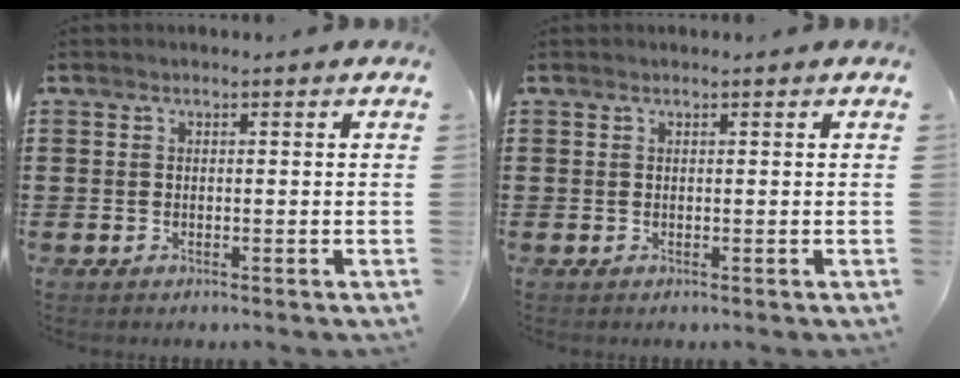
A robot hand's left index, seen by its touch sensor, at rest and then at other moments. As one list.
[{"total": 0.0}]